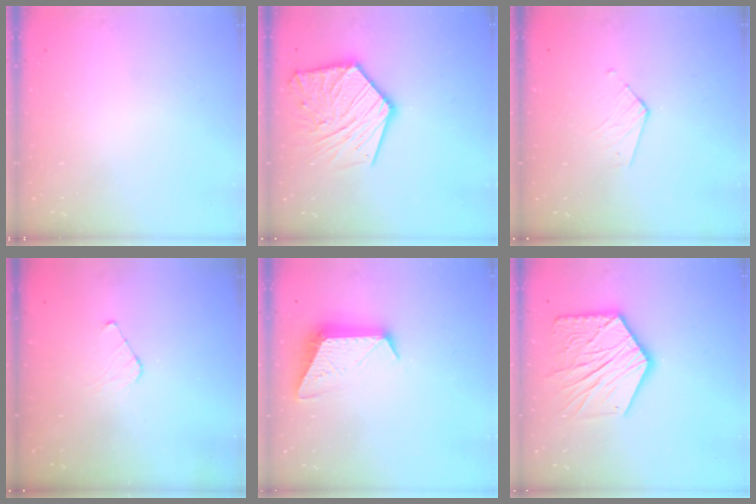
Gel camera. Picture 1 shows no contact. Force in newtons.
{"total": 19.0, "press": 18.9, "slide": 2.0}
{"total": 3.4, "press": 3.3, "slide": 0.3}
{"total": 4.0, "press": 4.0, "slide": 0.3}
{"total": 10.3, "press": 10.3, "slide": 0.4}
{"total": 18.2, "press": 18.2, "slide": 1.5}